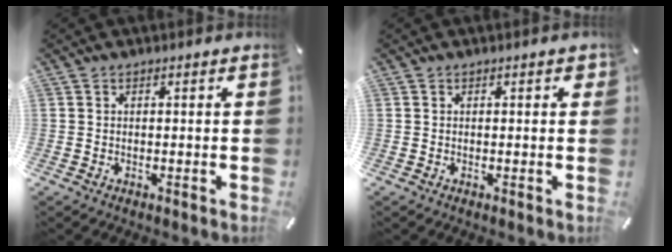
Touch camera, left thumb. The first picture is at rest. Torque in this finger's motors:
{"motor_torque": [0.04, -0.19, 0.02, 0.17, 0.05]}